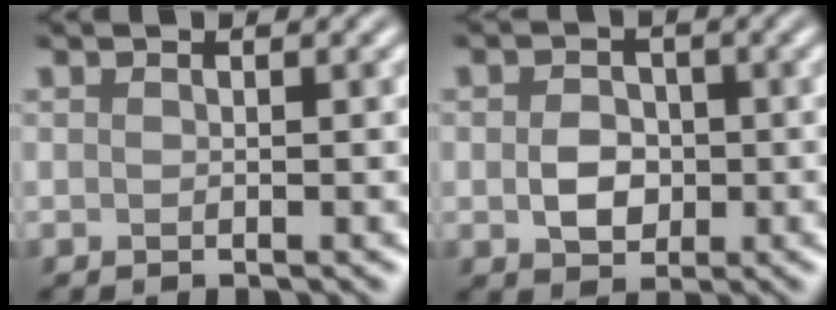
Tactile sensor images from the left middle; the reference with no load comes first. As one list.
[{"total": 2.9, "force": [-0.3, 2.3, 1.8], "torque": [-0.034, -0.001, -0.010]}]